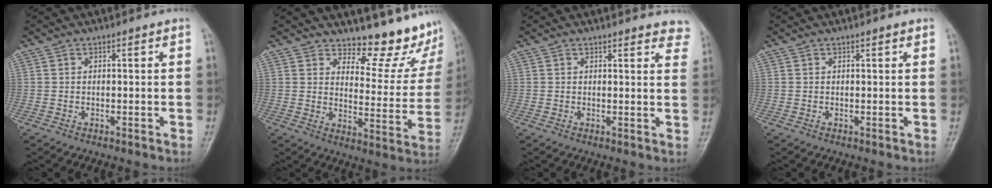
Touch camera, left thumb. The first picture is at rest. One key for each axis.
{"total": 12.1, "fx": 10.9, "fy": 3.8, "fz": 3.6, "tx": -0.010, "ty": -0.111, "tz": 0.137}
{"total": 6.1, "fx": 5.7, "fy": 1.8, "fz": 1.2, "tx": 0.025, "ty": -0.024, "tz": 0.039}
{"total": 0.5, "fx": 0.4, "fy": 0.1, "fz": 0.4, "tx": -0.006, "ty": -0.001, "tz": 0.004}